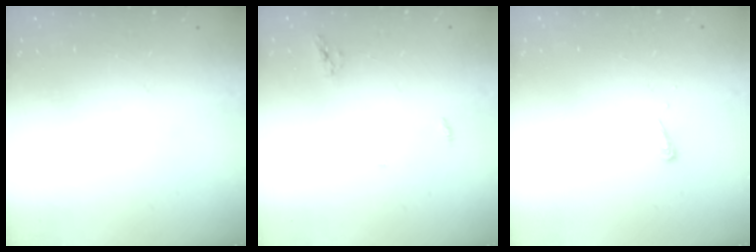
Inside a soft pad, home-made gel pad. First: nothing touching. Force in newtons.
{"total": 3.8, "press": 3.8, "slide": 0.1}
{"total": 3.9, "press": 3.9, "slide": 0.5}